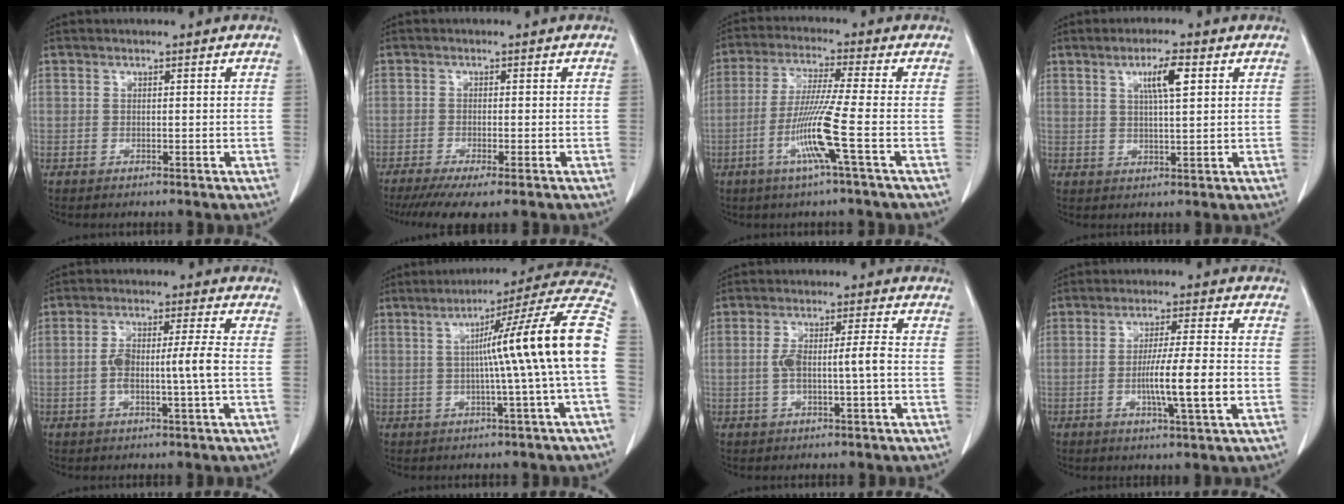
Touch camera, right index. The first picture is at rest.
{"total": 7.6, "force": [-5.8, 0.7, 4.9], "torque": [-0.075, -0.018, -0.091]}
{"total": 9.3, "force": [-3.3, -1.7, 8.6], "torque": [-0.172, -0.015, -0.067]}
{"total": 5.1, "force": [2.0, 0.5, 4.7], "torque": [-0.082, 0.002, 0.035]}
{"total": 6.3, "force": [-0.9, 0.0, 6.3], "torque": [-0.126, 0.016, -0.012]}
{"total": 16.6, "force": [0.1, -2.1, 16.5], "torque": [-0.211, 0.027, -0.007]}
{"total": 5.3, "force": [-0.6, 0.4, 5.3], "torque": [-0.106, 0.019, -0.004]}
{"total": 8.6, "force": [-2.0, -0.3, 8.4], "torque": [-0.145, -0.005, -0.035]}